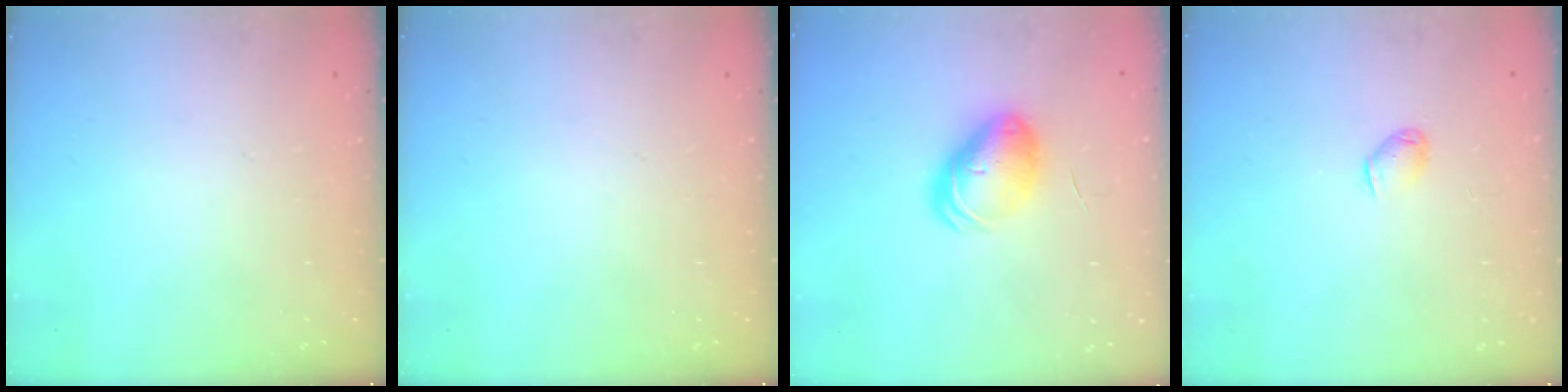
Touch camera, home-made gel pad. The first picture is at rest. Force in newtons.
{"total": 0.0}
{"total": 9.5, "press": 9.3, "slide": 1.7}
{"total": 3.5, "press": 3.5, "slide": 0.8}